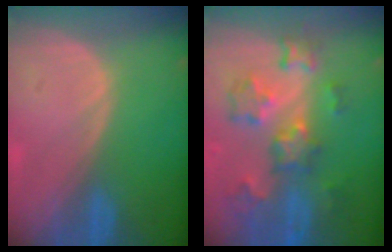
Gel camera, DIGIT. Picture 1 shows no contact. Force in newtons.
{"total": 9.2, "press": 8.1, "slide": 4.4}